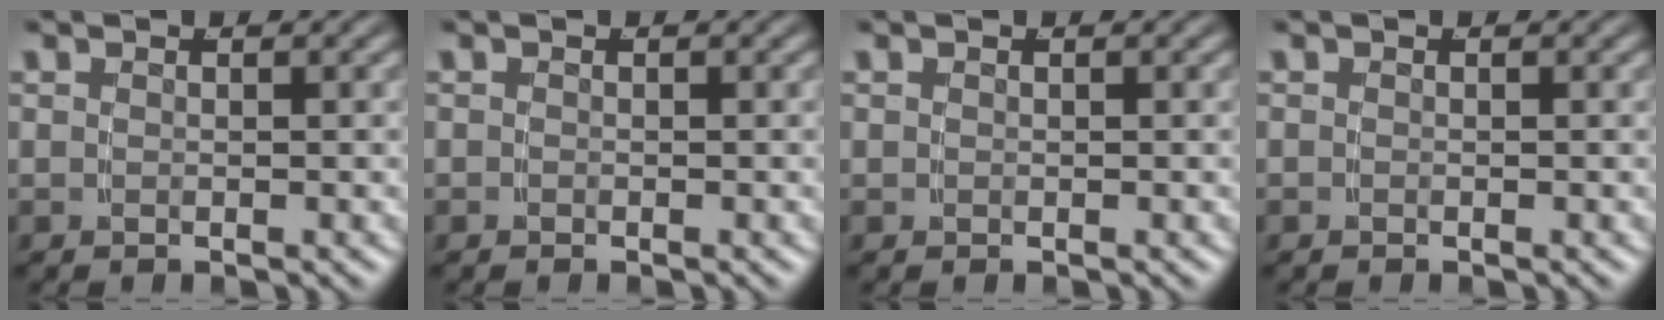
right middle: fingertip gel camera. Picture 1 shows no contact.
{"total": 0.0}
{"total": 0.0}
{"total": 0.0}